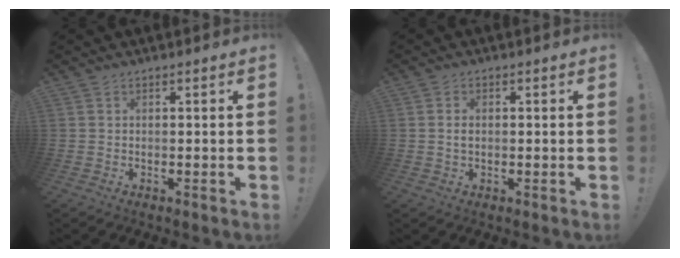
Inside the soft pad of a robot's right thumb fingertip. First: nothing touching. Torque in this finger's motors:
{"motor_torque": [-0.30, 0.12, -0.18, 0.13, -0.07]}